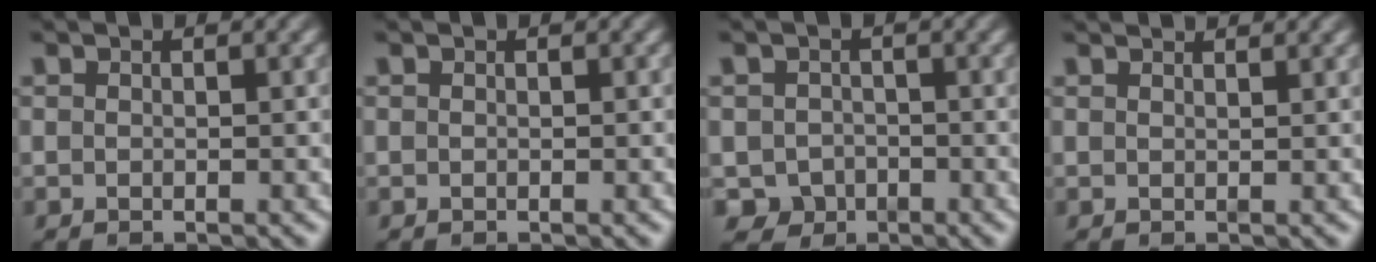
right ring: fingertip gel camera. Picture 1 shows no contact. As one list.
[{"total": 0.0}, {"total": 5.8, "force": [-3.0, 4.8, 1.5], "torque": [-0.027, -0.034, -0.042]}, {"total": 1.8, "force": [1.7, -0.6, 0.3], "torque": [0.005, 0.006, 0.026]}]